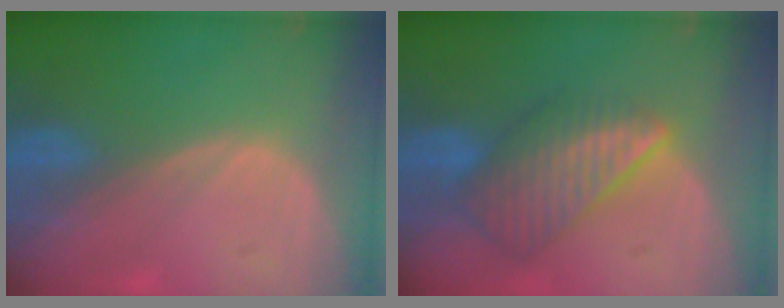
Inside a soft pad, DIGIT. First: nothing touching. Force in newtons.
{"total": 8.7, "press": 7.6, "slide": 4.1}